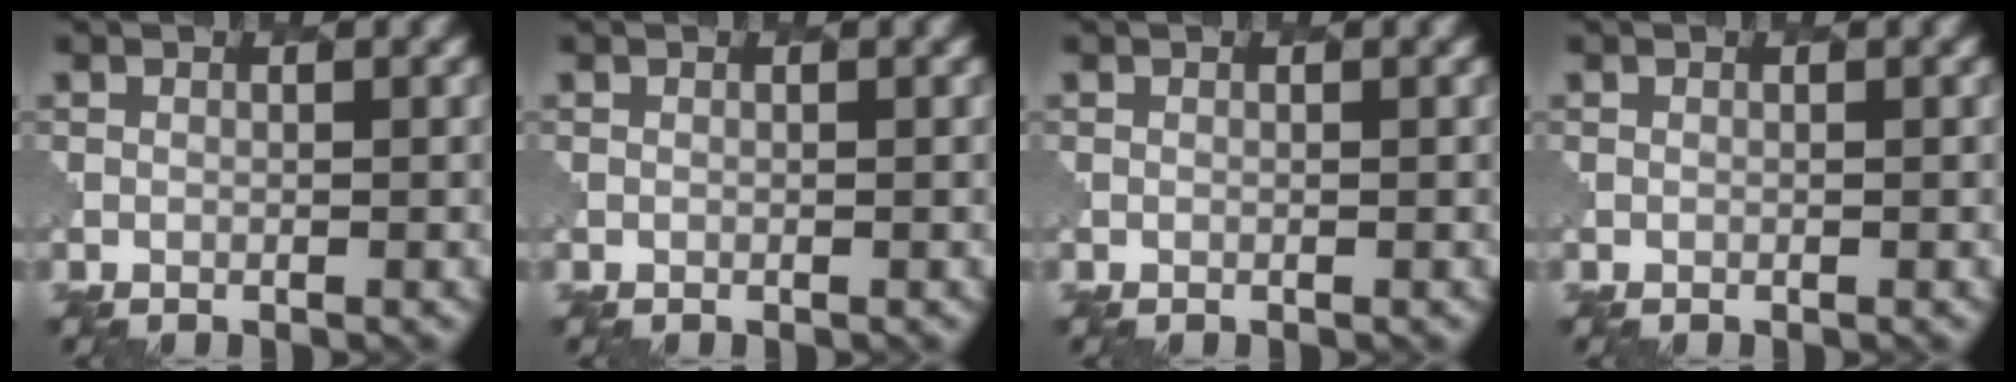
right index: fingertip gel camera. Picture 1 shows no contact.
{"total": 0.0}
{"total": 0.0}
{"total": 0.0}